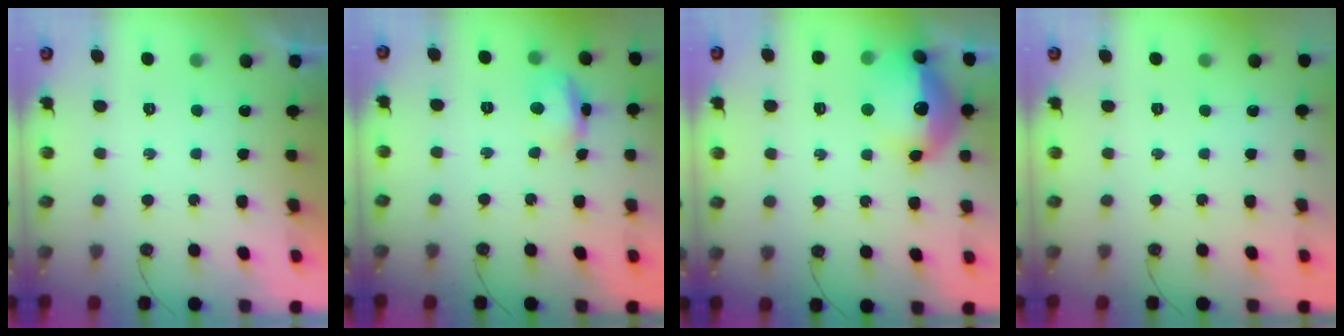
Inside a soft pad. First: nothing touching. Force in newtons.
{"total": 11.3, "press": 11.3, "slide": 0.9}
{"total": 18.4, "press": 18.4, "slide": 1.4}
{"total": 0.0}